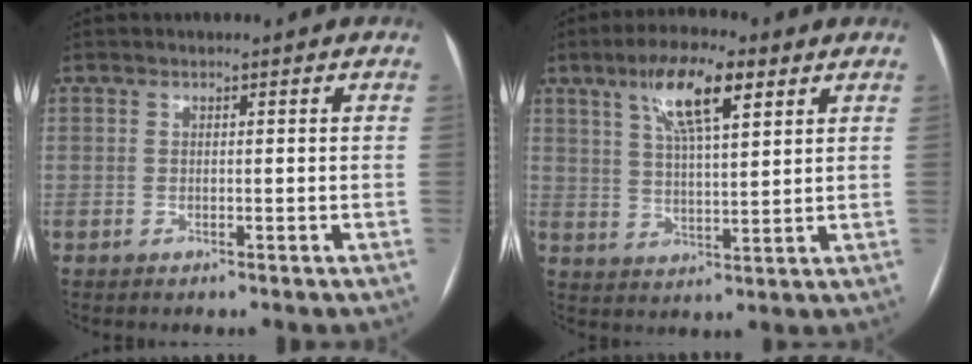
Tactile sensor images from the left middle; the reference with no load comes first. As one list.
[{"total": 9.9, "force": [5.2, 2.3, 8.1], "torque": [-0.151, 0.013, 0.092]}]